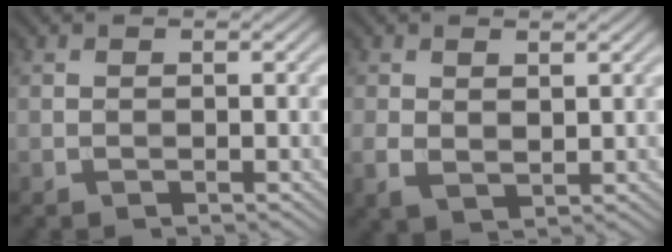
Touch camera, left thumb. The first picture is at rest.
{"total": 2.7, "force": [0.7, 1.5, 2.2], "torque": [-0.047, -0.006, 0.018]}